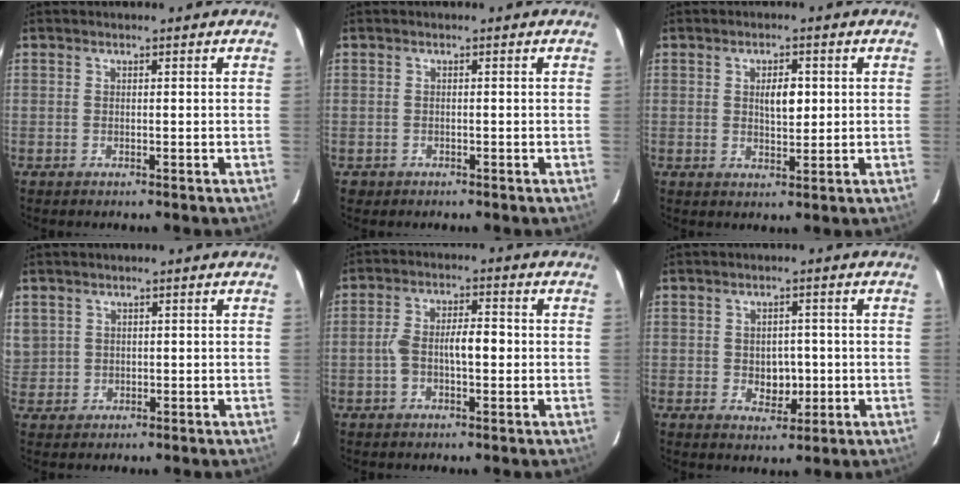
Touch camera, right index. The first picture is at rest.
{"total": 1.0, "force": [-0.4, 0.9, -0.1], "torque": [-0.007, 0.002, -0.003]}
{"total": 3.9, "force": [0.8, 1.6, 3.5], "torque": [-0.058, 0.001, 0.015]}
{"total": 3.8, "force": [1.4, 3.5, 0.4], "torque": [-0.012, 0.008, 0.036]}
{"total": 6.2, "force": [-0.7, 2.2, 5.8], "torque": [-0.117, 0.023, -0.013]}
{"total": 4.1, "force": [-0.5, 2.8, 2.9], "torque": [-0.033, 0.002, 0.001]}